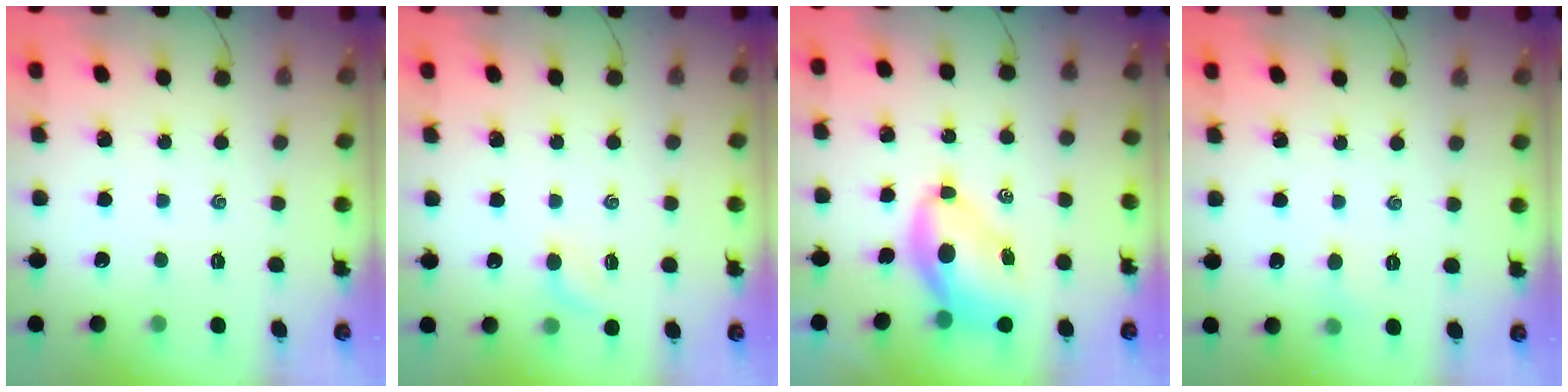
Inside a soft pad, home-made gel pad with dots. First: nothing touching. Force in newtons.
{"total": 4.9, "press": 4.8, "slide": 1.1}
{"total": 7.8, "press": 7.6, "slide": 1.8}
{"total": 3.6, "press": 3.4, "slide": 1.2}